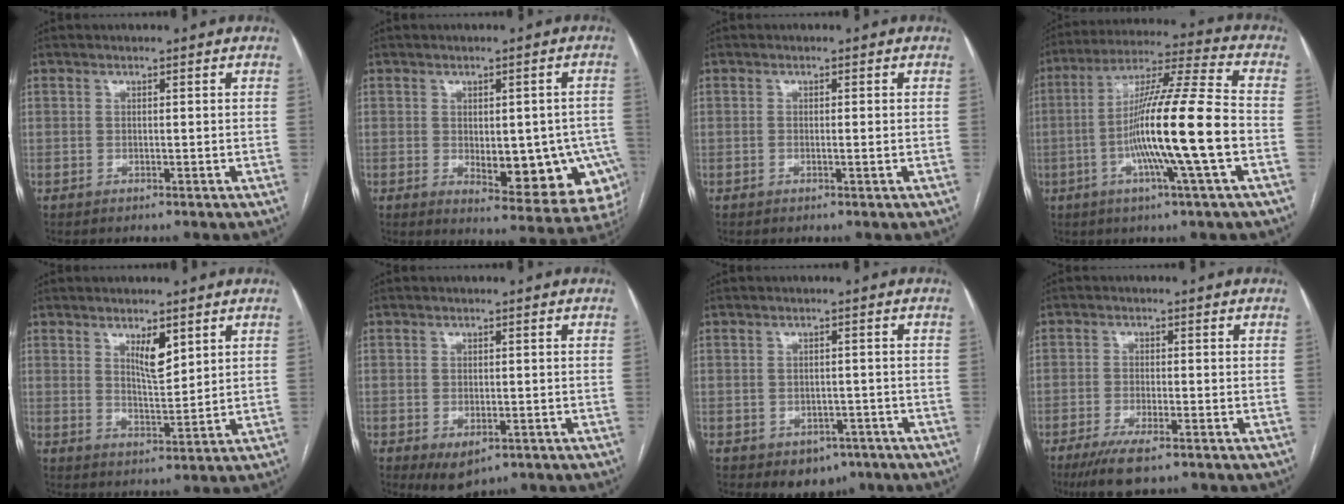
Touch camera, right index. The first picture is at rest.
{"total": 14.8, "force": [-3.8, 6.7, 12.7], "torque": [-0.110, 0.013, -0.029]}
{"total": 0.8, "force": [-0.2, -0.1, 0.8], "torque": [-0.015, -0.002, -0.003]}
{"total": 17.0, "force": [-3.7, -0.9, 16.5], "torque": [-0.294, -0.002, -0.076]}
{"total": 4.7, "force": [2.6, 1.3, 3.7], "torque": [-0.069, -0.006, 0.050]}
{"total": 3.9, "force": [-1.8, 2.2, 2.7], "torque": [-0.041, -0.005, -0.016]}
{"total": 4.6, "force": [-2.7, 3.3, 1.8], "torque": [-0.012, 0.006, -0.025]}
{"total": 6.5, "force": [-4.5, 1.1, 4.6], "torque": [-0.080, -0.015, -0.073]}